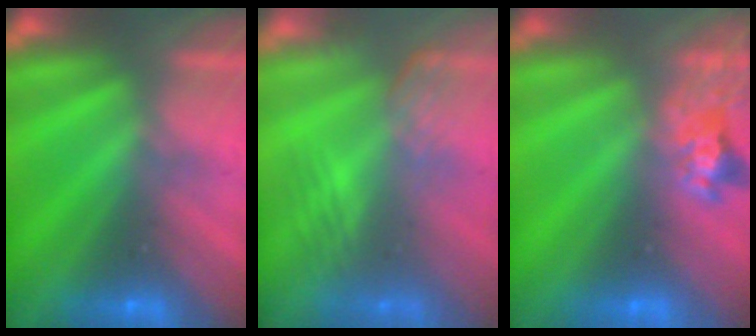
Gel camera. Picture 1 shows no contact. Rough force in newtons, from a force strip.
{"total": 2.7}
{"total": 2.4}